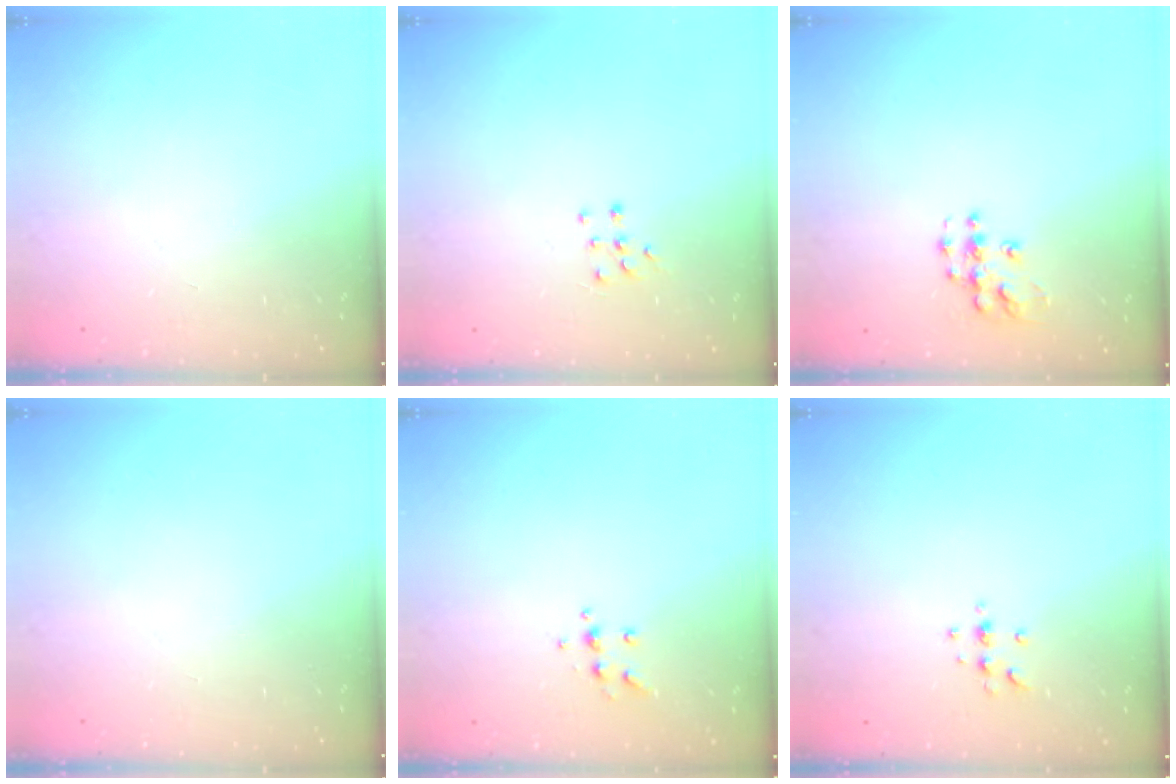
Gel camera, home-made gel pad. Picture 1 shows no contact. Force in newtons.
{"total": 6.0, "press": 6.0, "slide": 0.4}
{"total": 8.2, "press": 8.2, "slide": 0.4}
{"total": 0.0}
{"total": 5.7, "press": 5.7, "slide": 0.9}
{"total": 3.9, "press": 3.8, "slide": 0.5}